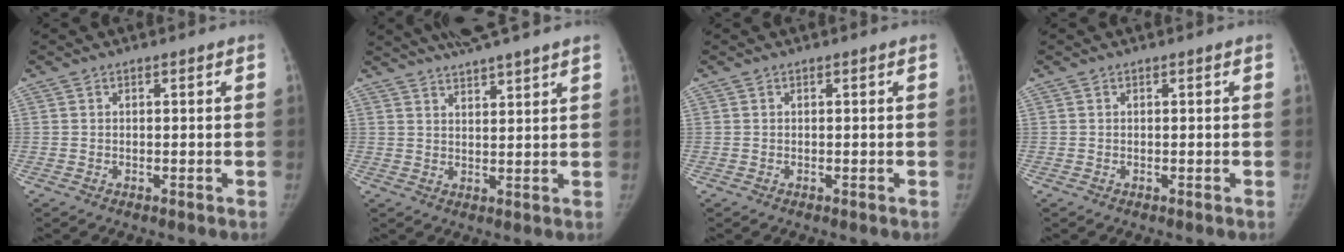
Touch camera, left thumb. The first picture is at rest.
{"total": 8.9, "force": [7.4, 0.7, 4.9], "torque": [-0.067, -0.005, 0.116]}
{"total": 0.0}
{"total": 0.0}